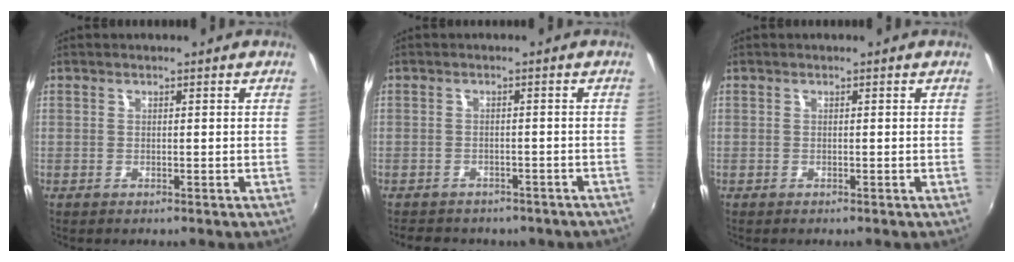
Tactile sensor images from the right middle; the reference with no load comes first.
{"total": 8.2, "force": [-6.7, 3.8, 2.9], "torque": [-0.067, -0.007, -0.076]}
{"total": 0.0}